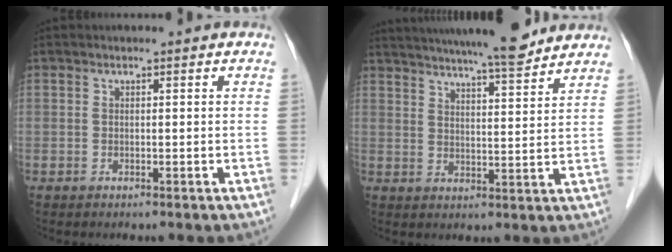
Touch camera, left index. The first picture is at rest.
{"total": 14.7, "force": [12.9, 0.9, 6.9], "torque": [-0.112, 0.006, 0.181]}